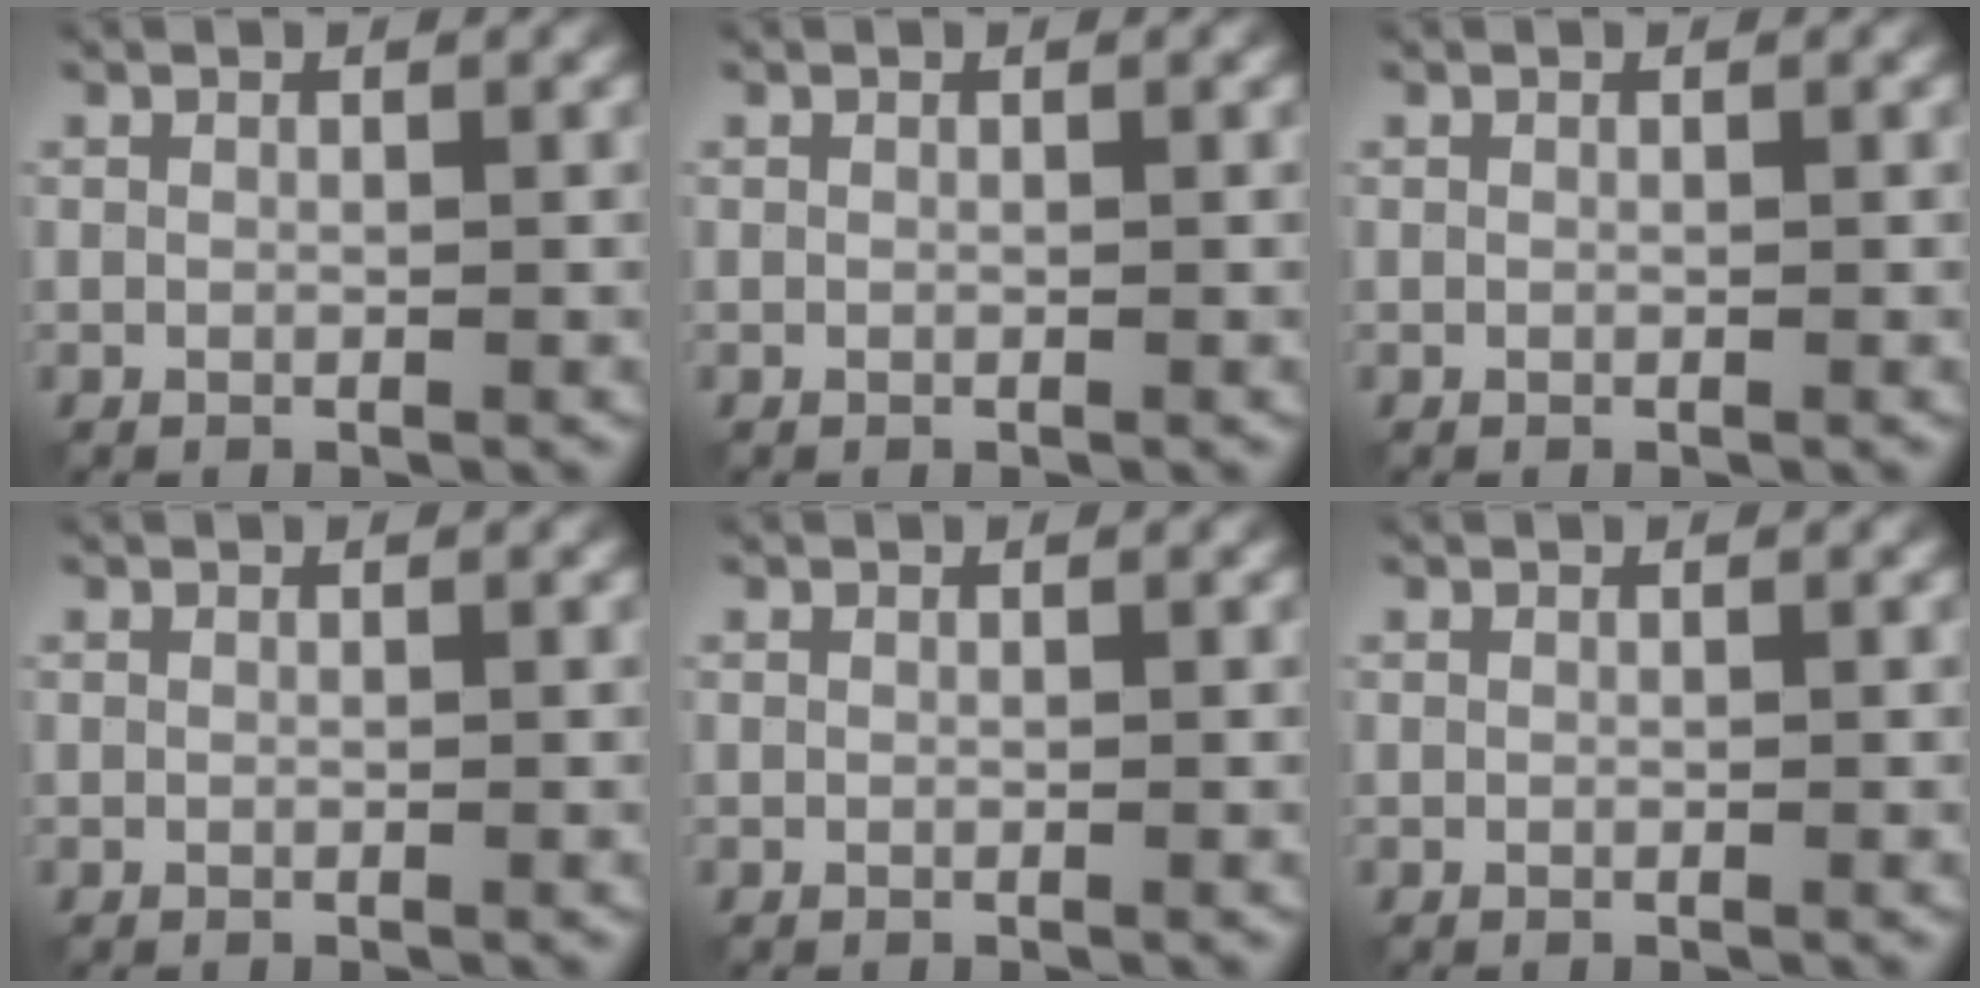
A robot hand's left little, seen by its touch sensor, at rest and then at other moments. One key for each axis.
{"total": 0.0}
{"total": 0.0}
{"total": 0.0}
{"total": 0.0}
{"total": 0.0}